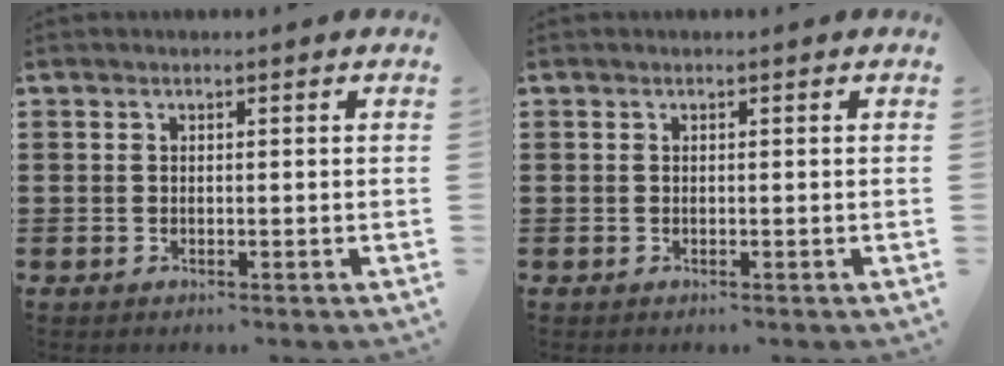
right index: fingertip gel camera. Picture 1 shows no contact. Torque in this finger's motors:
{"motor_torque": [0.54, 1.60, 0.00, 0.00]}